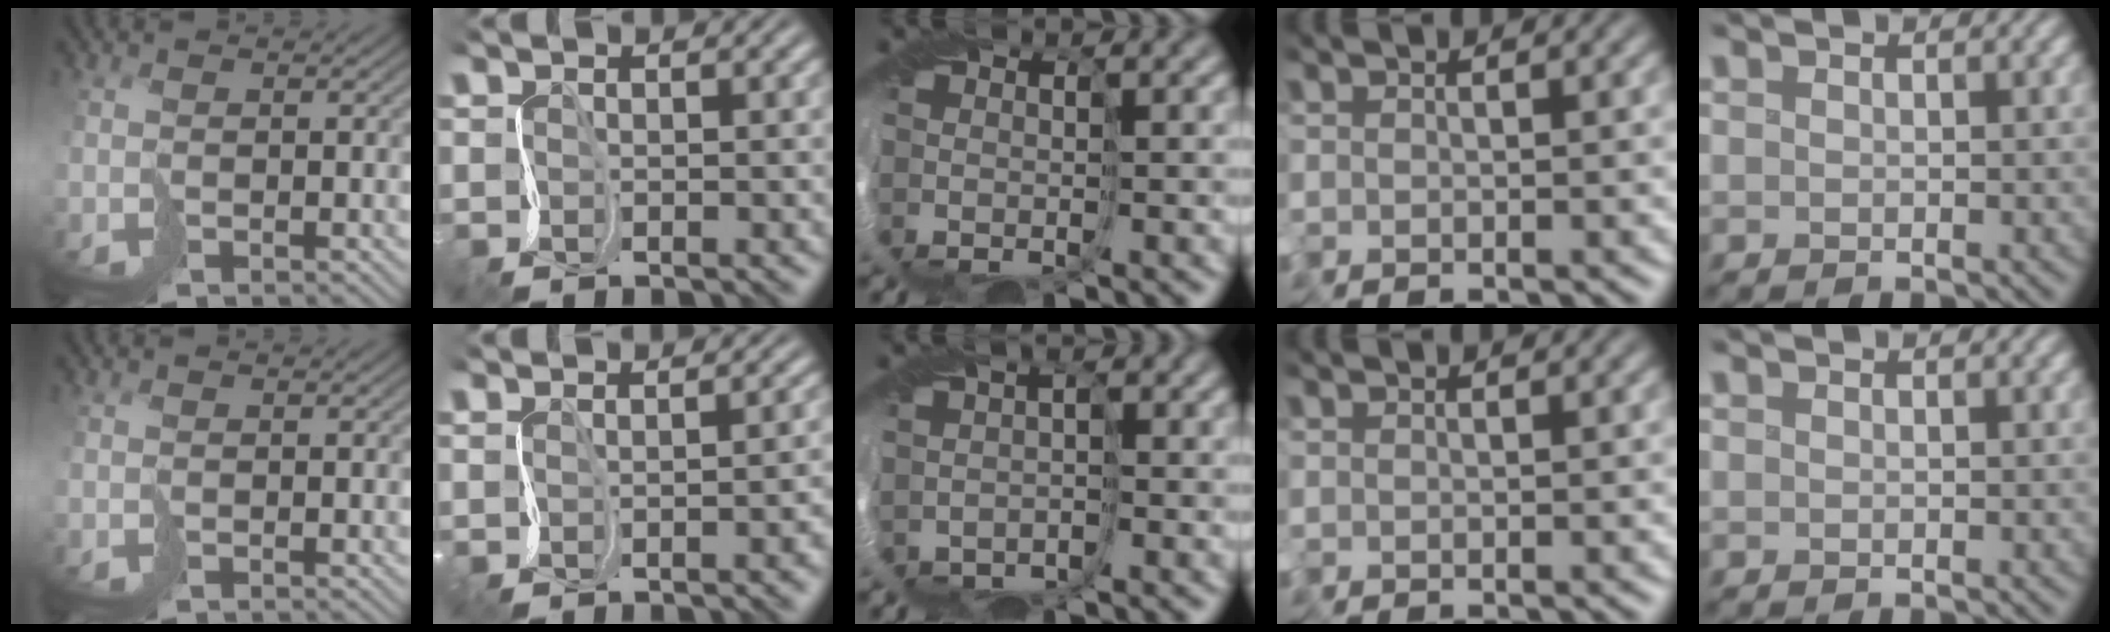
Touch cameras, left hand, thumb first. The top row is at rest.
{"index": {"total": 3.6, "force": [-0.4, 1.9, 3.0], "torque": [-0.003, 0.014, 0.005]}, "middle": {"total": 1.5, "force": [-1.0, 1.1, 0.4], "torque": [0.000, -0.002, -0.017]}}